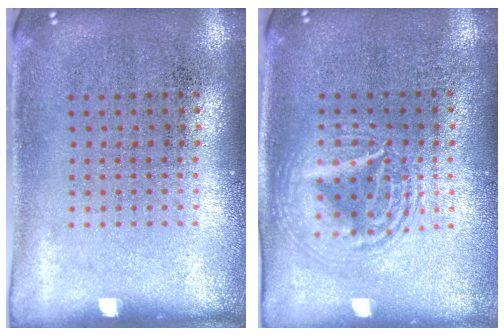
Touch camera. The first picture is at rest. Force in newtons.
{"total": 2.7, "press": 2.7, "slide": 0.2}